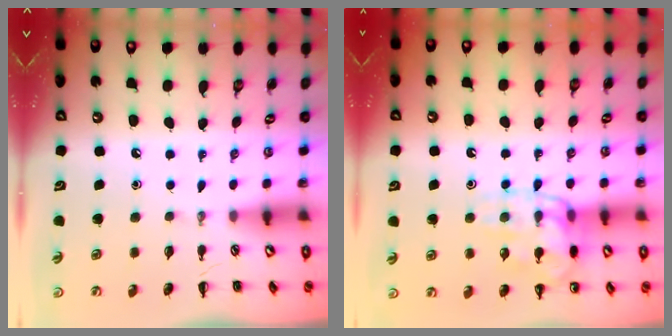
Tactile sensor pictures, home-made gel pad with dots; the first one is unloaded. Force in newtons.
{"total": 14.5, "press": 14.5, "slide": 0.5}